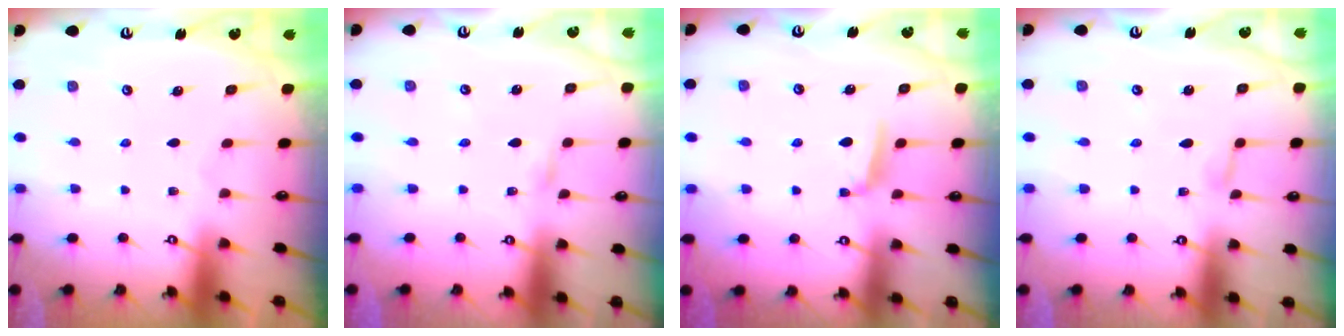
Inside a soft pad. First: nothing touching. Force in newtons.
{"total": 1.8, "press": 1.8, "slide": 0.1}
{"total": 5.4, "press": 5.3, "slide": 0.9}
{"total": 3.0, "press": 3.0, "slide": 0.3}